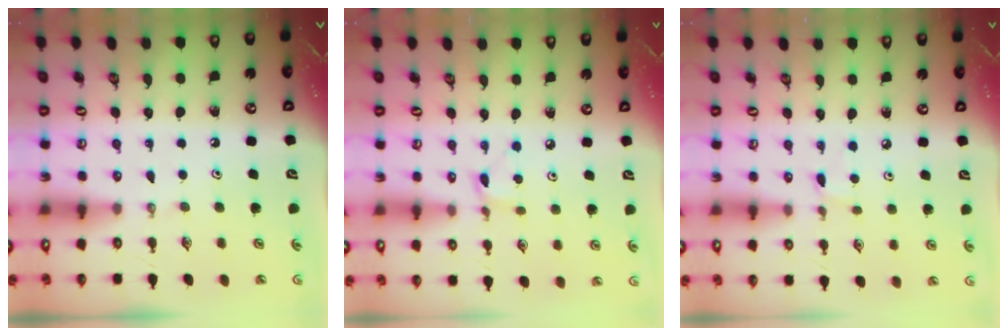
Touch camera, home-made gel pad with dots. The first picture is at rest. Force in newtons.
{"total": 2.1, "press": 2.1, "slide": 0.3}
{"total": 2.8, "press": 2.7, "slide": 0.5}